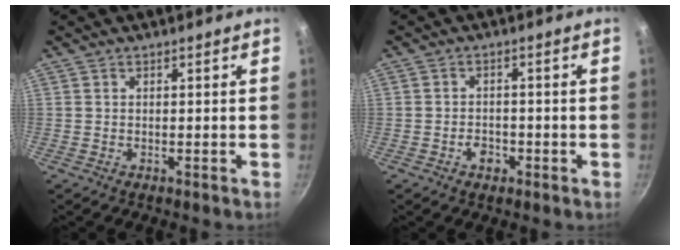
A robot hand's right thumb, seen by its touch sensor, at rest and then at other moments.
{"total": 2.9, "force": [-1.4, 2.0, 1.5], "torque": [-0.014, 0.013, -0.022]}